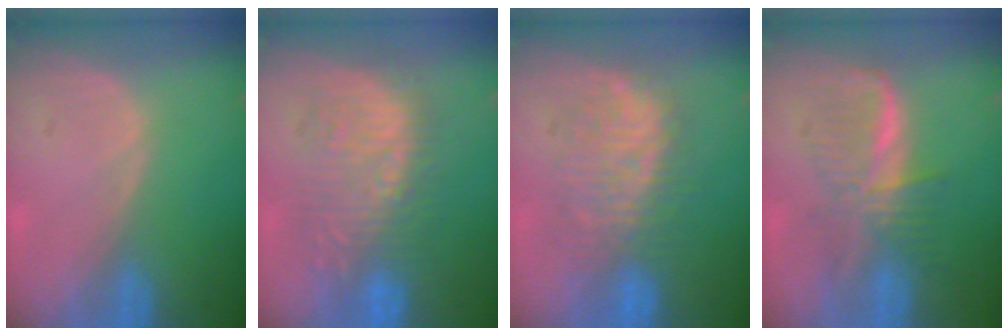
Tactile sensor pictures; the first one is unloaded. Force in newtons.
{"total": 9.2, "press": 9.2, "slide": 0.3}
{"total": 8.1, "press": 8.1, "slide": 0.2}
{"total": 6.1, "press": 6.1, "slide": 0.1}